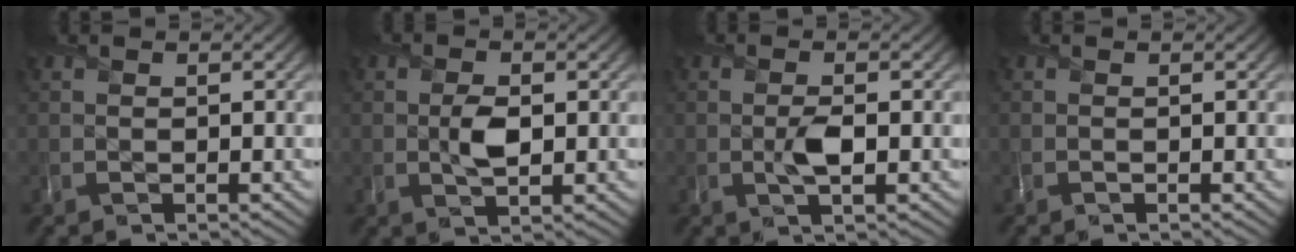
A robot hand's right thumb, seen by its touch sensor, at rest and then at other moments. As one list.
[{"total": 3.3, "force": [0.0, 1.9, 2.7], "torque": [-0.055, -0.004, 0.002]}, {"total": 2.7, "force": [-0.4, 1.2, 2.4], "torque": [-0.050, -0.002, -0.006]}, {"total": 0.0}]